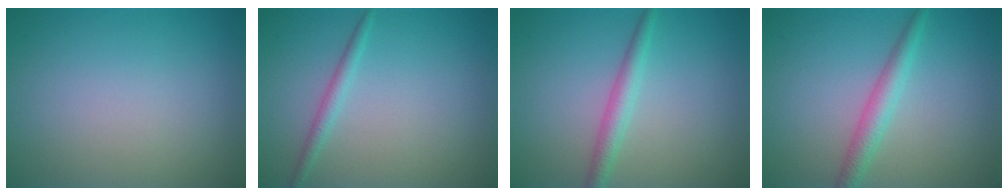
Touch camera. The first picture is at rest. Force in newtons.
{"total": 1.4, "press": 1.4, "slide": 0.1}
{"total": 2.2, "press": 2.2, "slide": 0.0}
{"total": 2.5, "press": 2.5, "slide": 0.1}